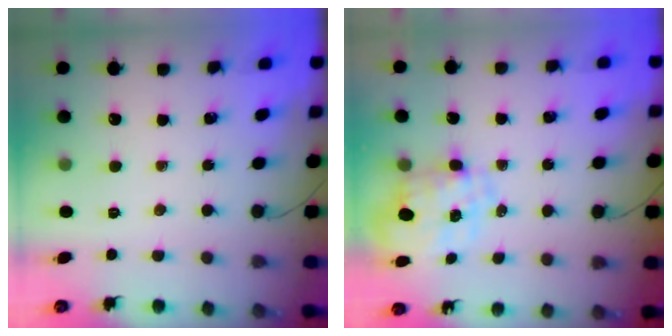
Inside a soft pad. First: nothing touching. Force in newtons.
{"total": 2.2, "press": 1.8, "slide": 1.3}